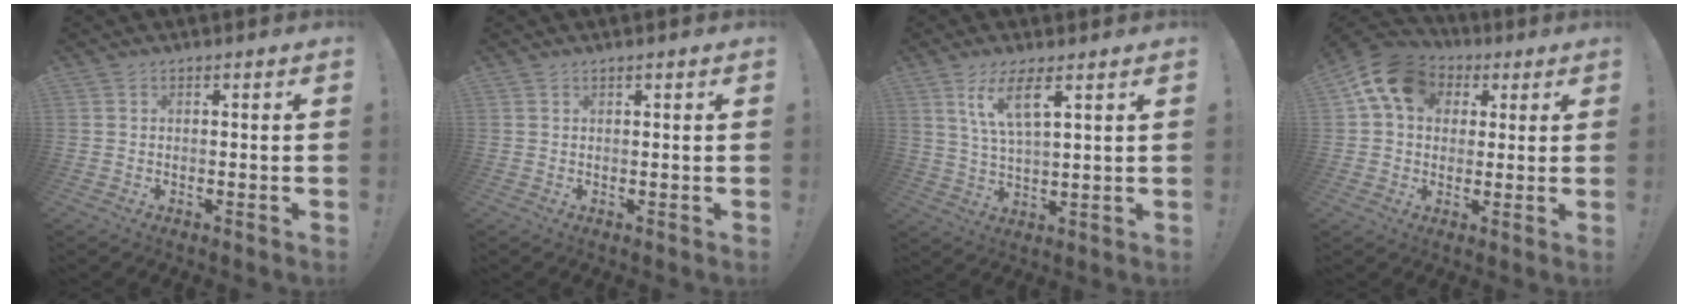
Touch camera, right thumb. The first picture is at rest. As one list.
[{"total": 0.8, "force": [0.6, -0.1, 0.5], "torque": [-0.004, -0.002, 0.009]}, {"total": 9.1, "force": [5.1, 2.3, 7.2], "torque": [-0.133, -0.014, 0.089]}, {"total": 12.5, "force": [4.3, 9.7, 6.7], "torque": [-0.098, -0.006, 0.087]}]